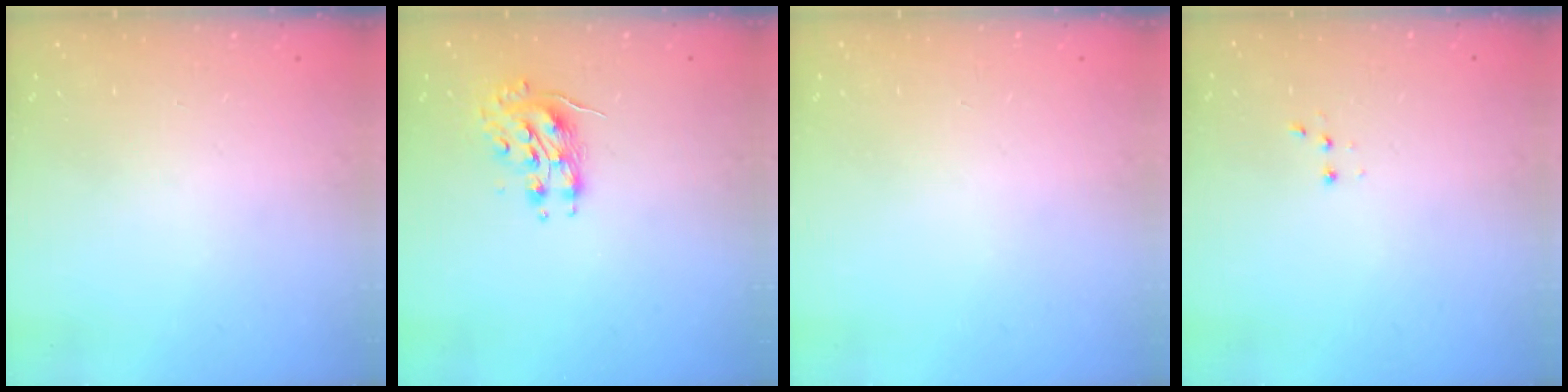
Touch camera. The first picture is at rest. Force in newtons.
{"total": 8.6, "press": 8.6, "slide": 0.3}
{"total": 0.0}
{"total": 2.8, "press": 2.7, "slide": 0.7}